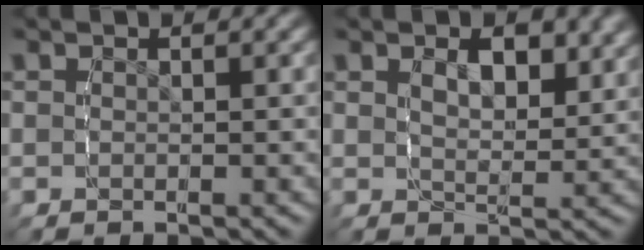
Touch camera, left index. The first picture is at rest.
{"total": 2.8, "force": [1.4, 1.4, 2.1], "torque": [-0.035, -0.012, 0.024]}